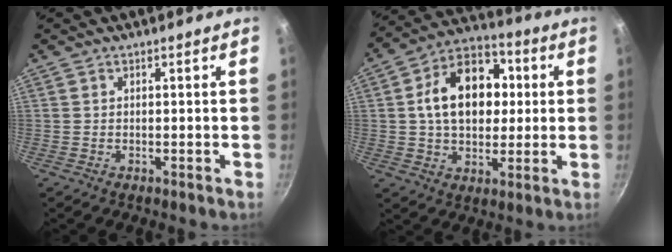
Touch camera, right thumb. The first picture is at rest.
{"total": 17.4, "force": [2.5, 12.2, 12.2], "torque": [-0.156, 0.023, 0.026]}